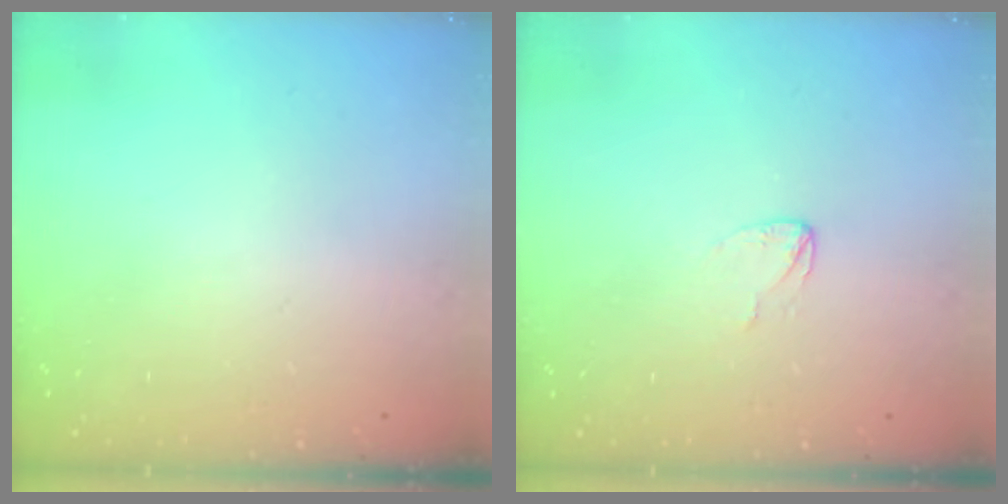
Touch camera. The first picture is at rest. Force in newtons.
{"total": 2.6, "press": 2.6, "slide": 0.0}